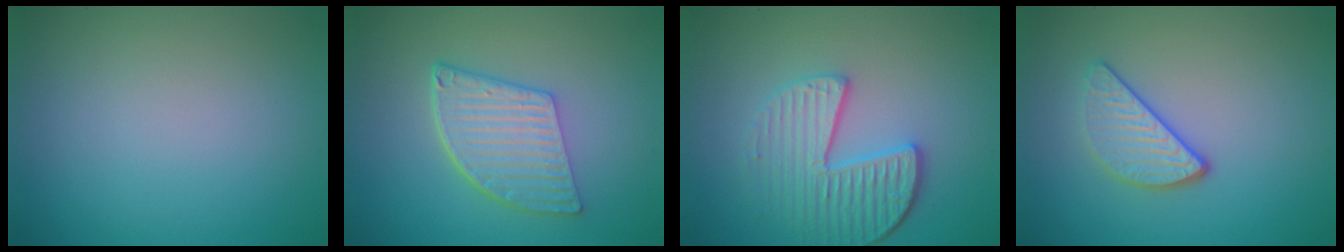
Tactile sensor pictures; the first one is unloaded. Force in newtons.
{"total": 5.7, "press": 4.2, "slide": 3.9}
{"total": 4.2, "press": 3.7, "slide": 2.0}
{"total": 3.0, "press": 2.5, "slide": 1.6}